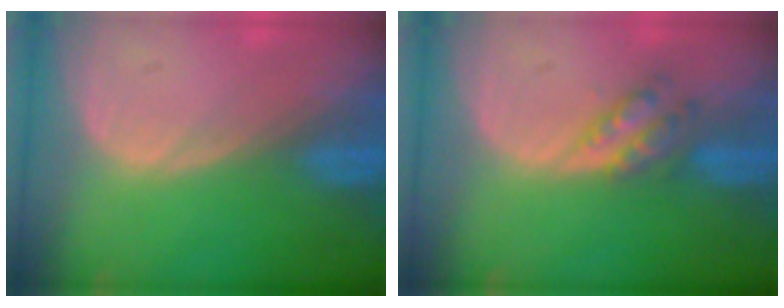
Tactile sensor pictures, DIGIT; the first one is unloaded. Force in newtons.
{"total": 3.7, "press": 3.7, "slide": 0.3}